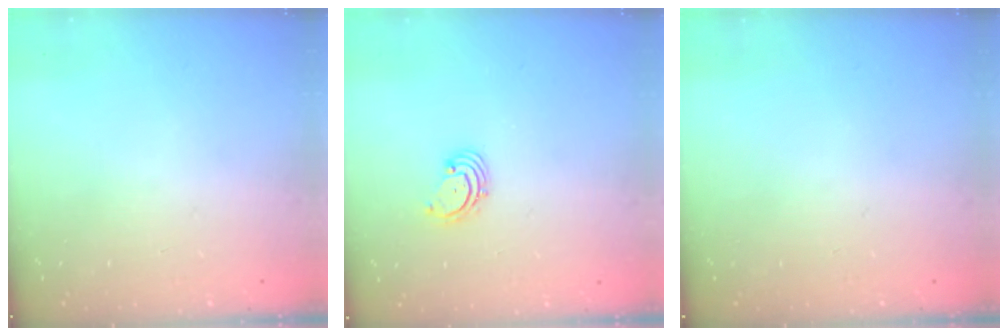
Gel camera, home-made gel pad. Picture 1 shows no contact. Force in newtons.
{"total": 1.9, "press": 1.8, "slide": 0.2}
{"total": 0.0}